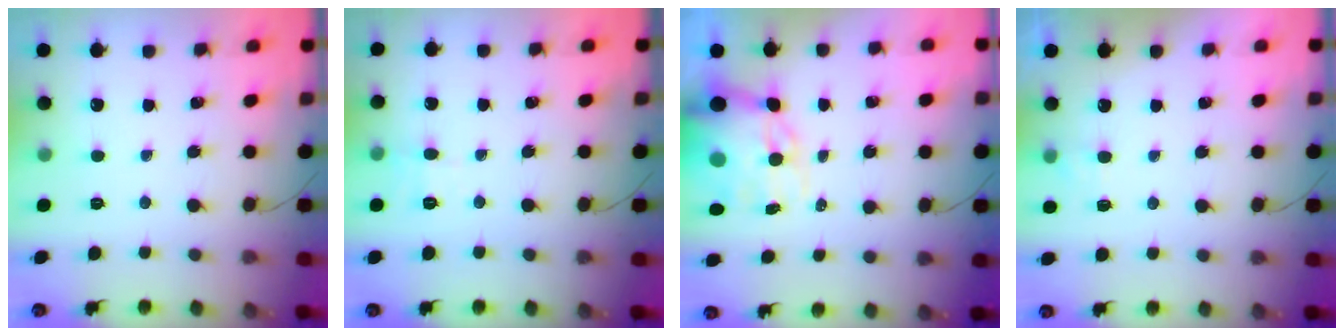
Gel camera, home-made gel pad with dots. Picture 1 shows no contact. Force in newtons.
{"total": 5.9, "press": 5.7, "slide": 1.6}
{"total": 16.2, "press": 15.6, "slide": 4.2}
{"total": 5.9, "press": 5.7, "slide": 1.6}